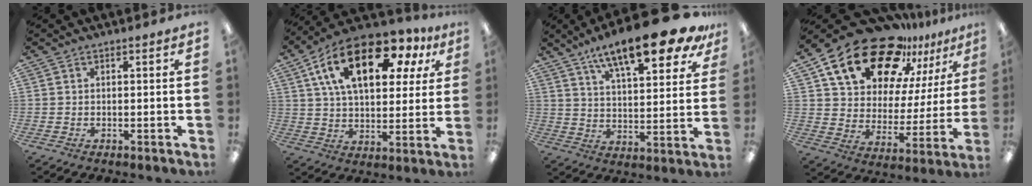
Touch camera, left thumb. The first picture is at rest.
{"total": 20.5, "force": [9.9, 10.3, 14.6], "torque": [-0.254, -0.018, 0.170]}
{"total": 18.0, "force": [12.8, 5.1, 11.6], "torque": [-0.181, -0.072, 0.207]}
{"total": 21.2, "force": [15.5, 10.4, 10.1], "torque": [-0.182, -0.100, 0.275]}